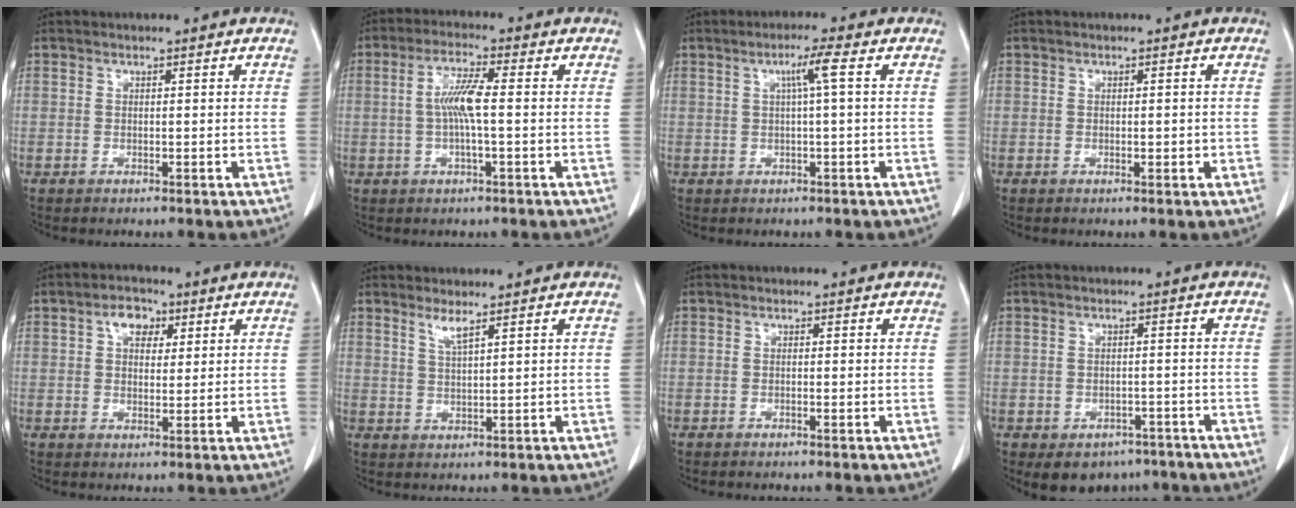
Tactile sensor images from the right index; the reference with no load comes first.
{"total": 5.9, "force": [-0.2, 0.4, 5.9], "torque": [-0.121, 0.004, -0.006]}
{"total": 3.3, "force": [0.7, -0.6, 3.2], "torque": [-0.060, 0.005, 0.013]}
{"total": 1.1, "force": [-0.1, 0.5, 0.9], "torque": [-0.014, -0.001, -0.001]}
{"total": 4.4, "force": [1.9, 2.9, 2.8], "torque": [-0.049, 0.016, 0.031]}
{"total": 2.3, "force": [1.6, -0.2, 1.6], "torque": [-0.034, -0.009, 0.036]}
{"total": 0.0}
{"total": 6.5, "force": [-4.5, 4.5, 1.6], "torque": [-0.010, 0.013, -0.054]}